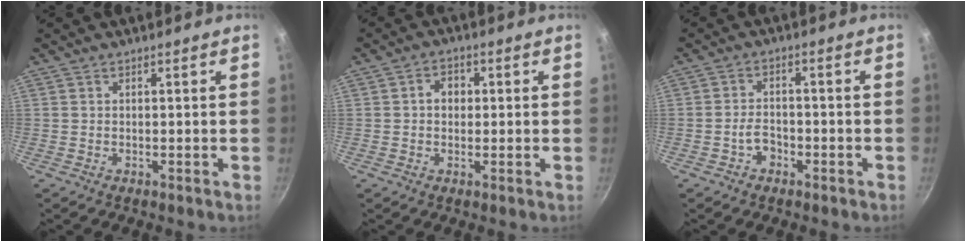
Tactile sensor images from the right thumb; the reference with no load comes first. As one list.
[{"total": 3.7, "force": [0.3, 3.0, 2.1], "torque": [-0.014, 0.007, 0.000]}, {"total": 3.6, "force": [-1.8, 2.4, 1.9], "torque": [-0.018, 0.023, -0.031]}]